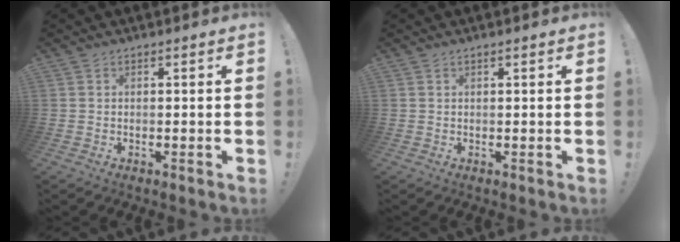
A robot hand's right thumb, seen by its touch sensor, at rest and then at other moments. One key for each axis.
{"total": 0.5, "fx": 0.4, "fy": -0.1, "fz": 0.4, "tx": -0.007, "ty": 0.000, "tz": 0.006}